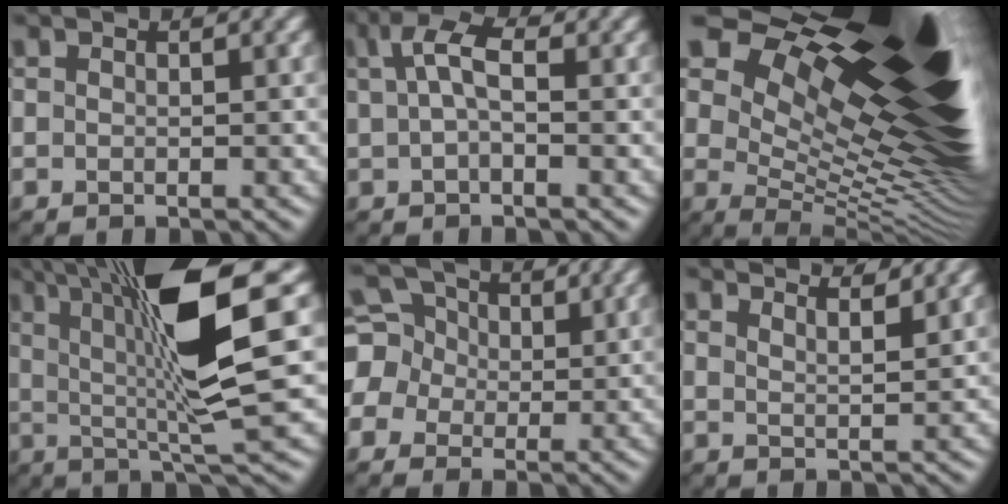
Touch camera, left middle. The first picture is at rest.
{"total": 3.0, "force": [0.9, 1.5, 2.5], "torque": [-0.053, 0.007, 0.011]}
{"total": 18.3, "force": [9.7, 7.4, 13.7], "torque": [-0.202, 0.031, 0.149]}
{"total": 11.2, "force": [2.6, 2.0, 10.7], "torque": [-0.169, 0.001, 0.044]}
{"total": 6.5, "force": [1.2, 6.1, 1.9], "torque": [-0.050, 0.035, 0.000]}
{"total": 4.6, "force": [4.0, 1.2, 1.9], "torque": [0.004, 0.025, 0.023]}